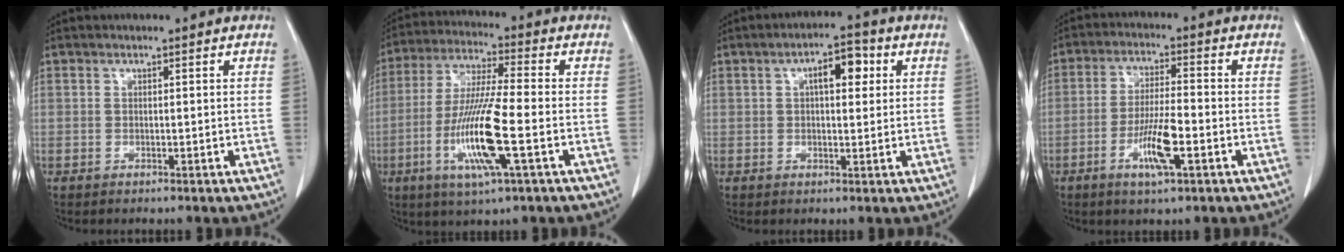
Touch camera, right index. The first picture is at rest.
{"total": 13.2, "force": [-3.7, 0.5, 12.6], "torque": [-0.257, -0.015, -0.072]}
{"total": 5.6, "force": [1.6, 2.2, 4.9], "torque": [-0.076, 0.017, 0.022]}
{"total": 7.7, "force": [-3.0, 0.9, 7.0], "torque": [-0.133, -0.006, -0.052]}